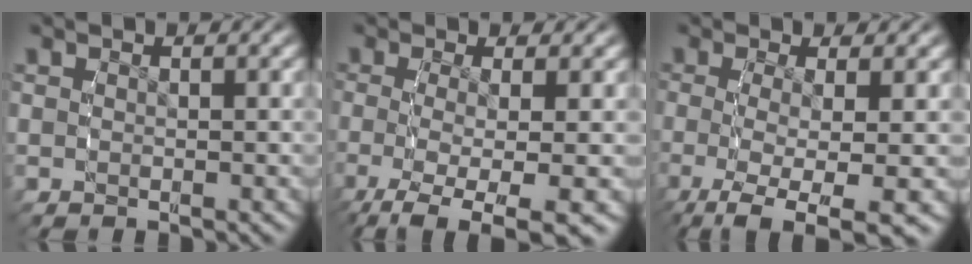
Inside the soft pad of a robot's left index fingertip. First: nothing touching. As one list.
[{"total": 9.3, "force": [-6.7, 3.0, 5.6], "torque": [-0.114, -0.057, -0.075]}, {"total": 9.2, "force": [-6.5, 2.9, 5.8], "torque": [-0.119, -0.057, -0.072]}]